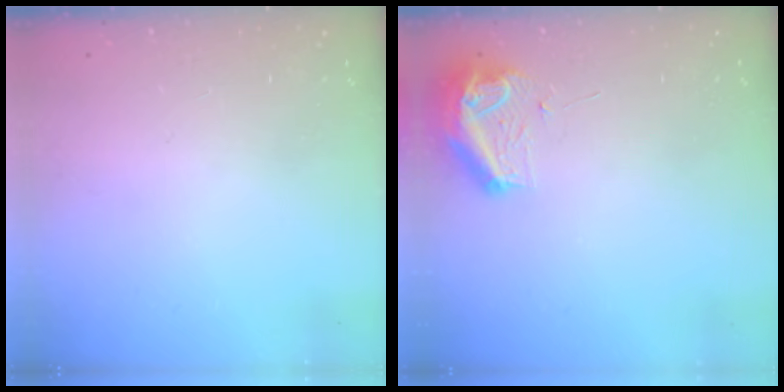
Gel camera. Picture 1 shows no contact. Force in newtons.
{"total": 8.7, "press": 8.6, "slide": 1.0}